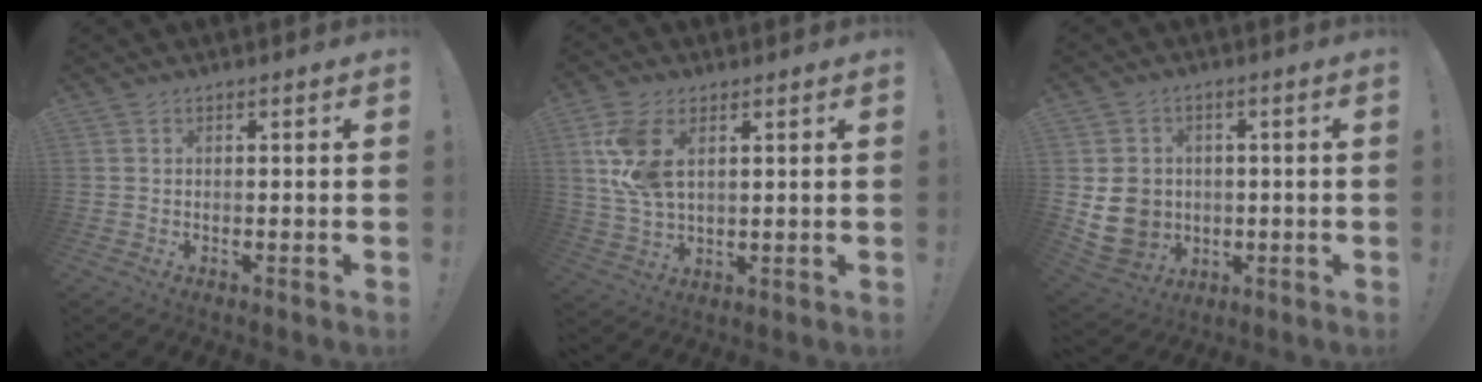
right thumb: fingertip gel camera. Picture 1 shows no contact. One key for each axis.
{"total": 10.9, "fx": 4.2, "fy": 6.0, "fz": 8.1, "tx": -0.160, "ty": -0.012, "tz": 0.079}
{"total": 10.6, "fx": -0.4, "fy": 9.5, "fz": 4.5, "tx": -0.092, "ty": 0.005, "tz": 0.001}